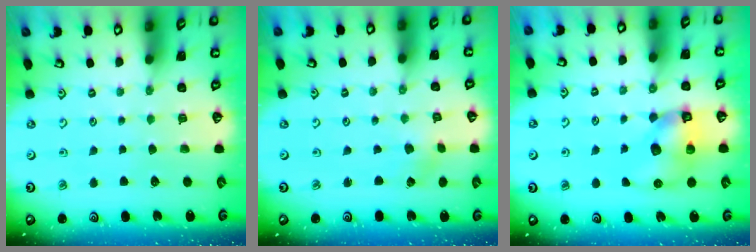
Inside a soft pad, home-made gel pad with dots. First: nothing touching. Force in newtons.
{"total": 0.0}
{"total": 9.9, "press": 9.8, "slide": 1.7}